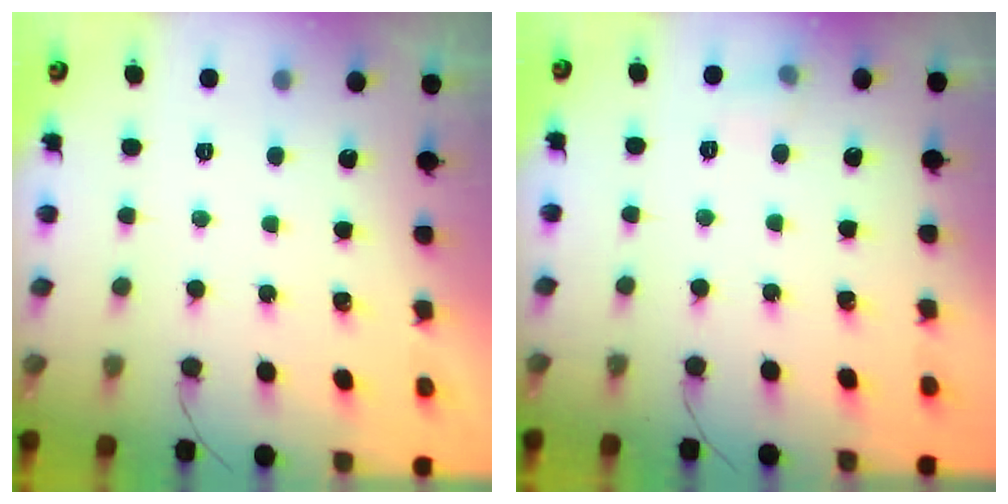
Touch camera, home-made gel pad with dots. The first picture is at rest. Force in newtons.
{"total": 4.7, "press": 4.5, "slide": 1.4}